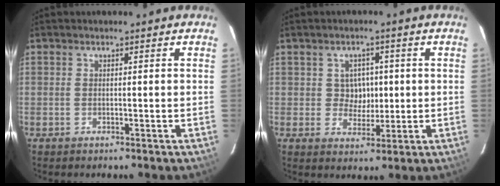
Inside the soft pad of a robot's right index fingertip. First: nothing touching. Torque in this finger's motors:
{"motor_torque": [-0.23, 0.03, -0.01, 0.00]}